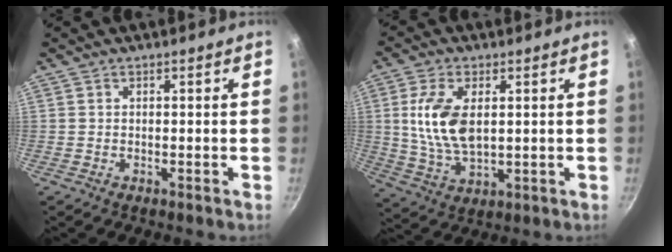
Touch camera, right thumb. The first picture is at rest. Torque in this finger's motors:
{"motor_torque": [-0.80, 1.17, 1.11, 0.60, 0.12]}